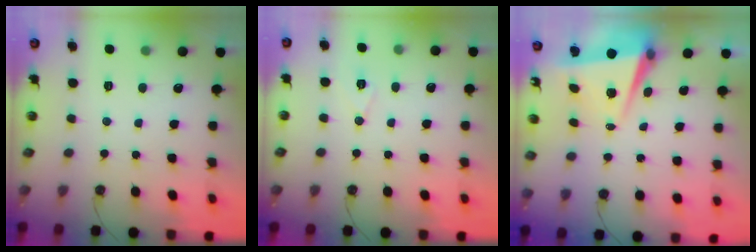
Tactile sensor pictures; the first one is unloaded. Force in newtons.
{"total": 7.0, "press": 5.3, "slide": 4.5}
{"total": 6.3, "press": 4.6, "slide": 4.2}